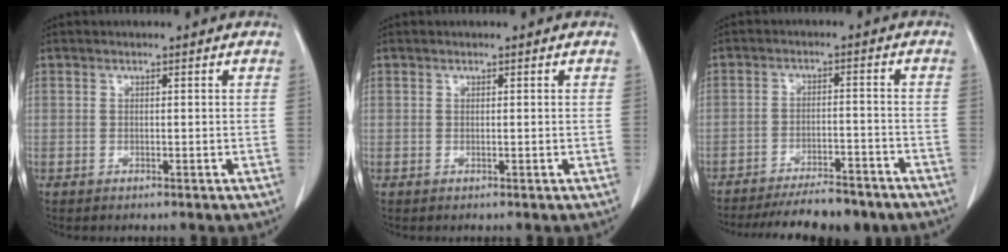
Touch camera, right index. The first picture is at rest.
{"total": 0.0}
{"total": 13.6, "force": [-12.0, 2.9, 5.6], "torque": [-0.083, -0.008, -0.167]}